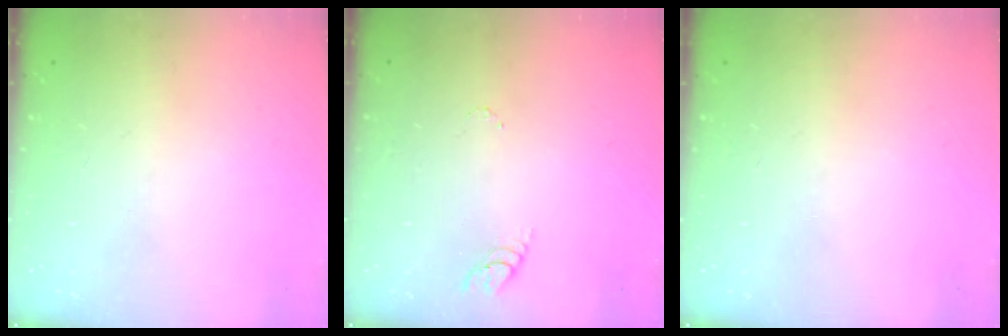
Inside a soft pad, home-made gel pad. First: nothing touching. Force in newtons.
{"total": 3.3, "press": 3.3, "slide": 0.3}
{"total": 0.0}